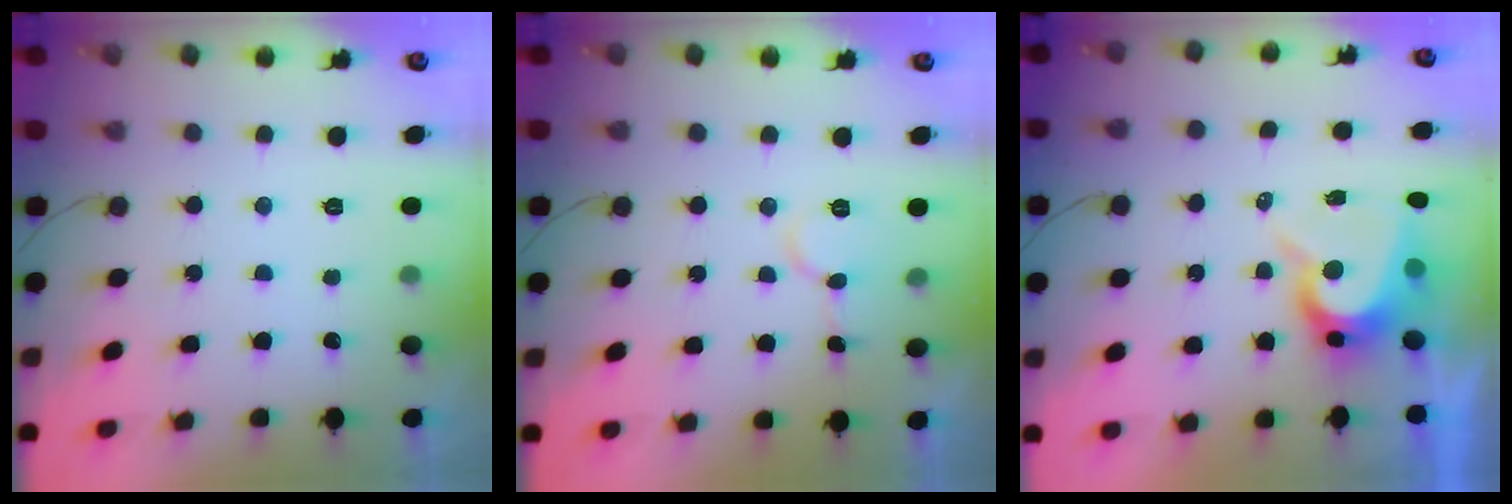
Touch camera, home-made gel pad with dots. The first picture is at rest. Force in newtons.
{"total": 7.1, "press": 7.1, "slide": 0.8}
{"total": 8.9, "press": 8.9, "slide": 0.5}